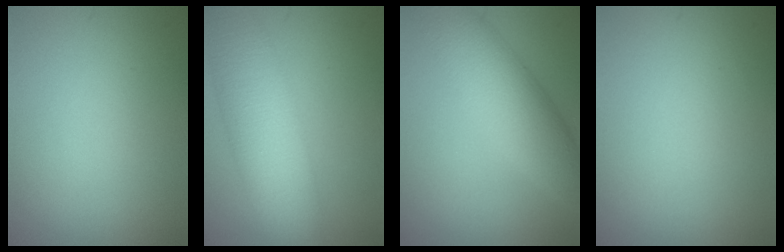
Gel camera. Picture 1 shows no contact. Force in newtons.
{"total": 9.3, "press": 9.3, "slide": 0.6}
{"total": 6.5, "press": 6.5, "slide": 0.1}
{"total": 0.0}